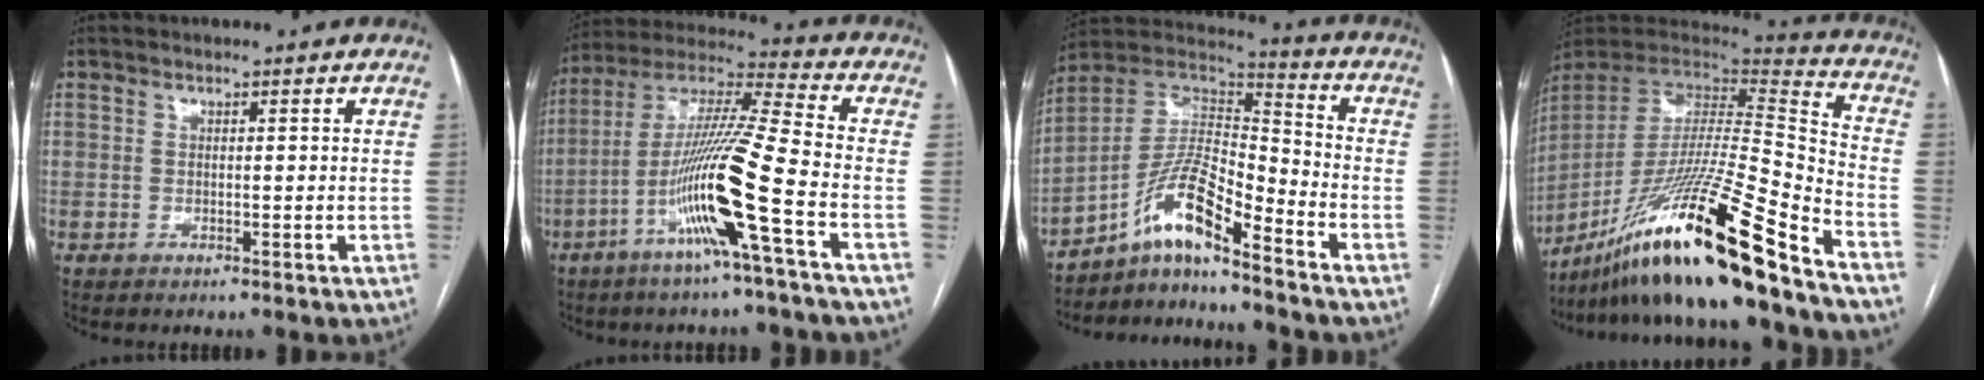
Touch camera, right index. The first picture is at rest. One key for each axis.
{"total": 15.5, "fx": -5.9, "fy": -1.4, "fz": 14.3, "tx": -0.281, "ty": -0.003, "tz": -0.117}
{"total": 11.1, "fx": -7.6, "fy": 1.7, "fz": 8.0, "tx": -0.157, "ty": 0.029, "tz": -0.138}
{"total": 27.6, "fx": -19.8, "fy": -0.3, "fz": 19.3, "tx": -0.329, "ty": -0.036, "tz": -0.356}